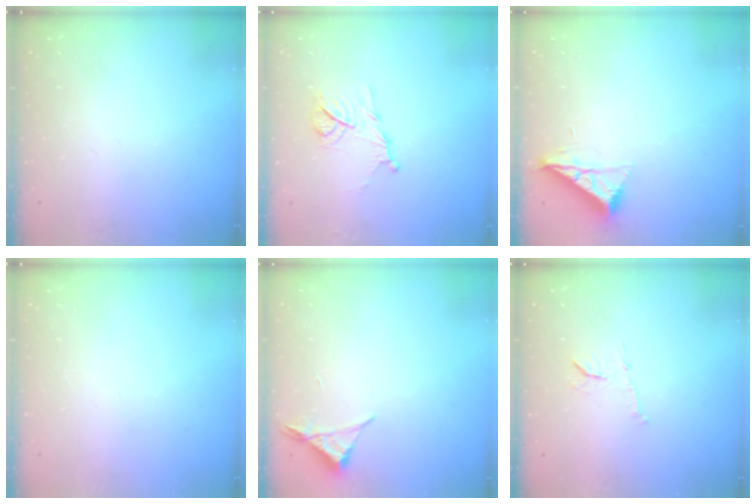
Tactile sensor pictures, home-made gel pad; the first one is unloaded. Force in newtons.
{"total": 10.0, "press": 10.0, "slide": 1.0}
{"total": 7.7, "press": 7.7, "slide": 0.3}
{"total": 0.0}
{"total": 3.5, "press": 3.5, "slide": 0.6}
{"total": 9.1, "press": 9.1, "slide": 0.5}